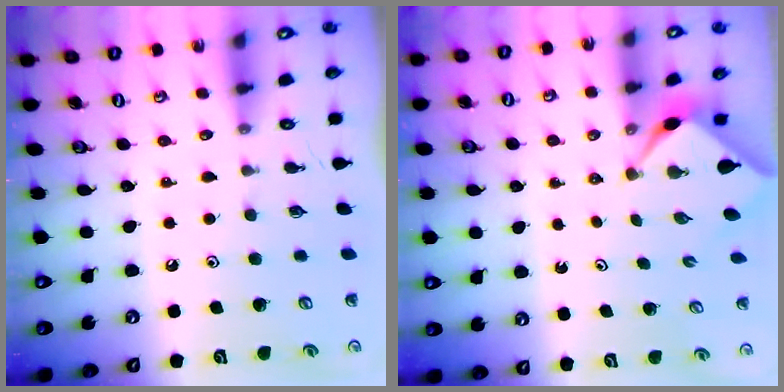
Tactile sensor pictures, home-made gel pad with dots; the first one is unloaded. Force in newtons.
{"total": 2.3, "press": 2.3, "slide": 0.1}